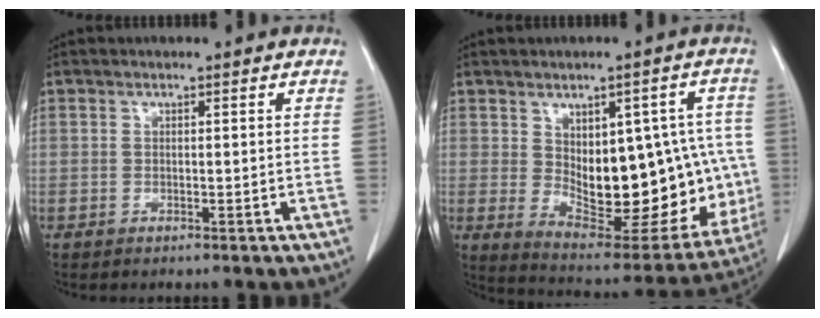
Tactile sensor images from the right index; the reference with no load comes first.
{"total": 20.6, "force": [-0.4, 9.4, 18.3], "torque": [-0.230, 0.011, 0.030]}